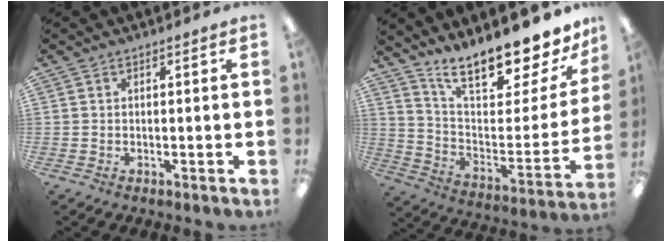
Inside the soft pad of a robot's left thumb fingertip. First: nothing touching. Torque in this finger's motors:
{"motor_torque": [0.44, 0.37, 1.50, -1.27, 0.11]}